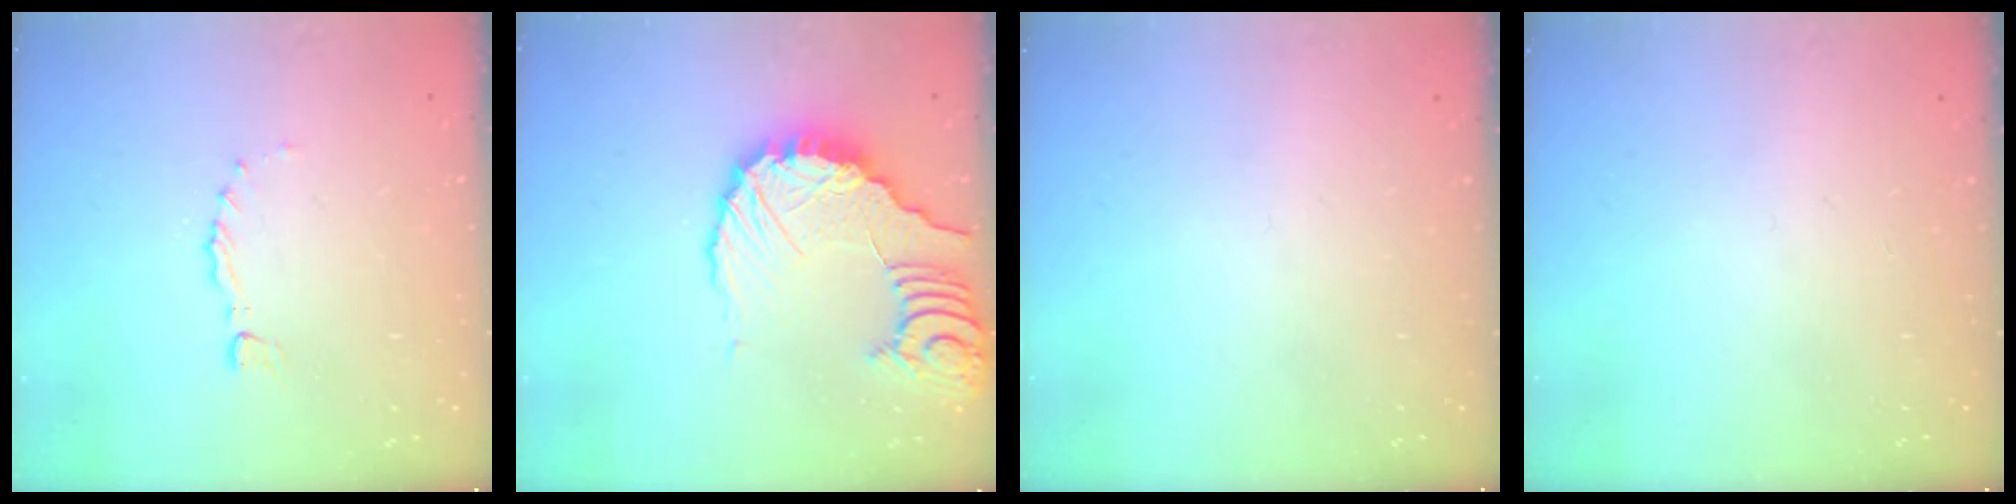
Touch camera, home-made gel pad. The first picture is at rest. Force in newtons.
{"total": 11.8, "press": 11.7, "slide": 1.6}
{"total": 0.0}
{"total": 0.0}